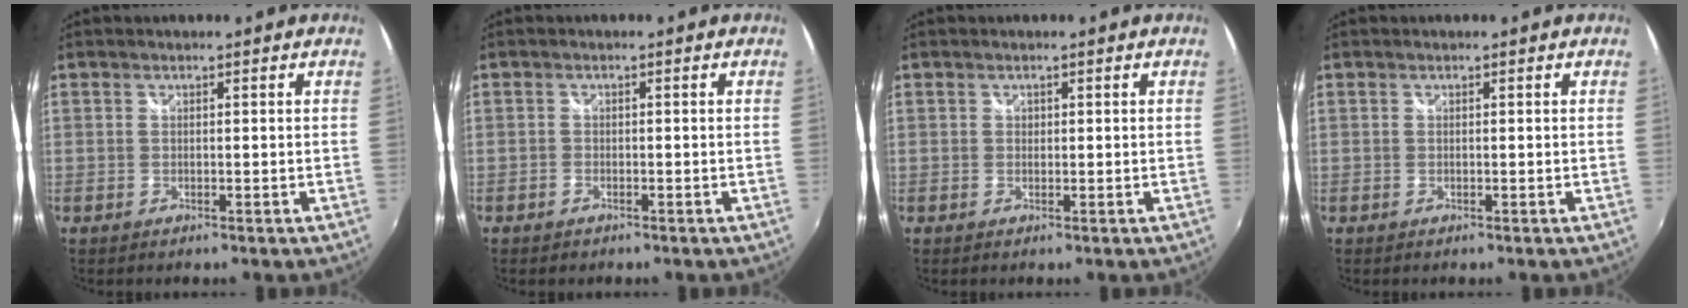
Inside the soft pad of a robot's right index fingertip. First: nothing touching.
{"total": 1.3, "force": [-0.9, 0.9, 0.3], "torque": [-0.009, -0.001, -0.017]}
{"total": 0.5, "force": [0.1, 0.5, 0.0], "torque": [0.001, 0.000, 0.000]}
{"total": 0.0}